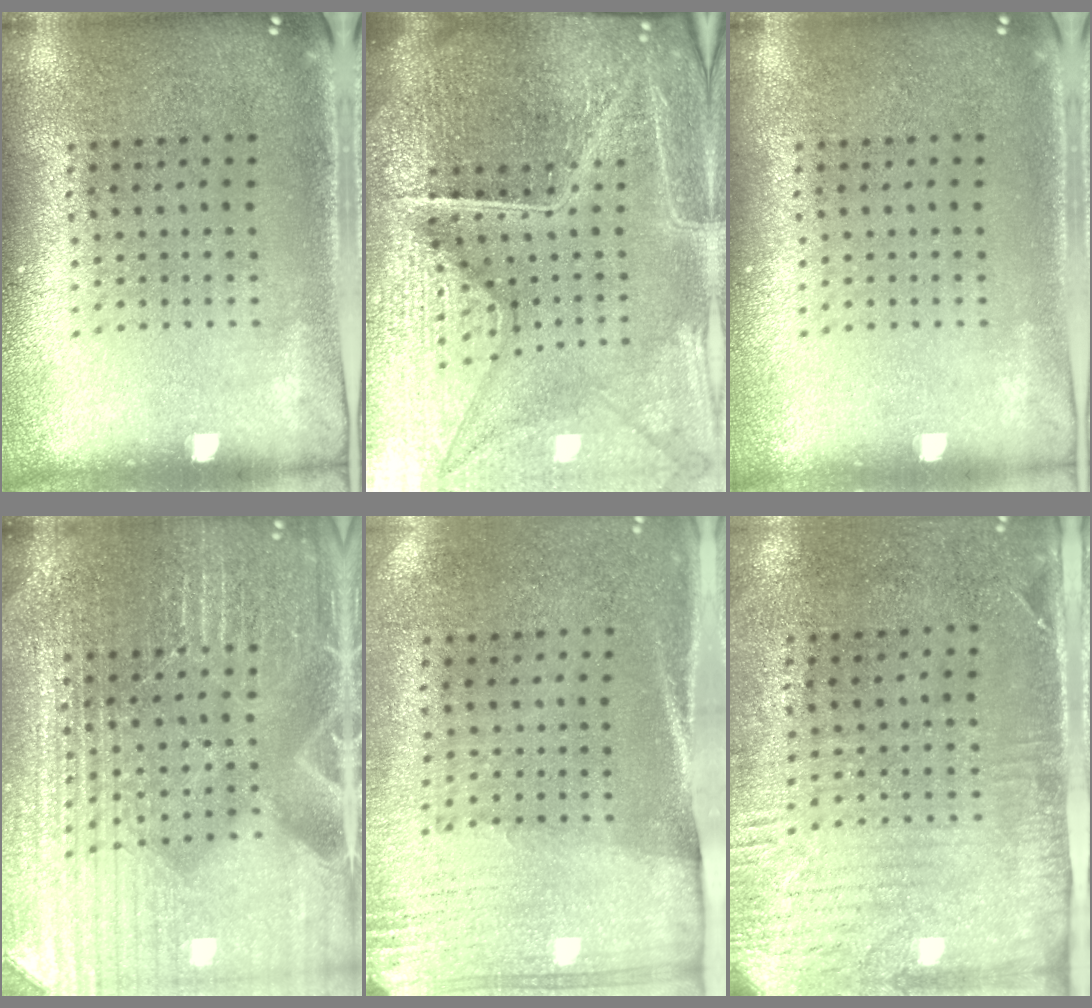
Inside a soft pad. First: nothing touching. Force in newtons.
{"total": 7.0, "press": 6.1, "slide": 3.3}
{"total": 0.0}
{"total": 4.7, "press": 4.5, "slide": 1.4}
{"total": 2.7, "press": 2.4, "slide": 1.2}
{"total": 2.9, "press": 2.3, "slide": 1.7}